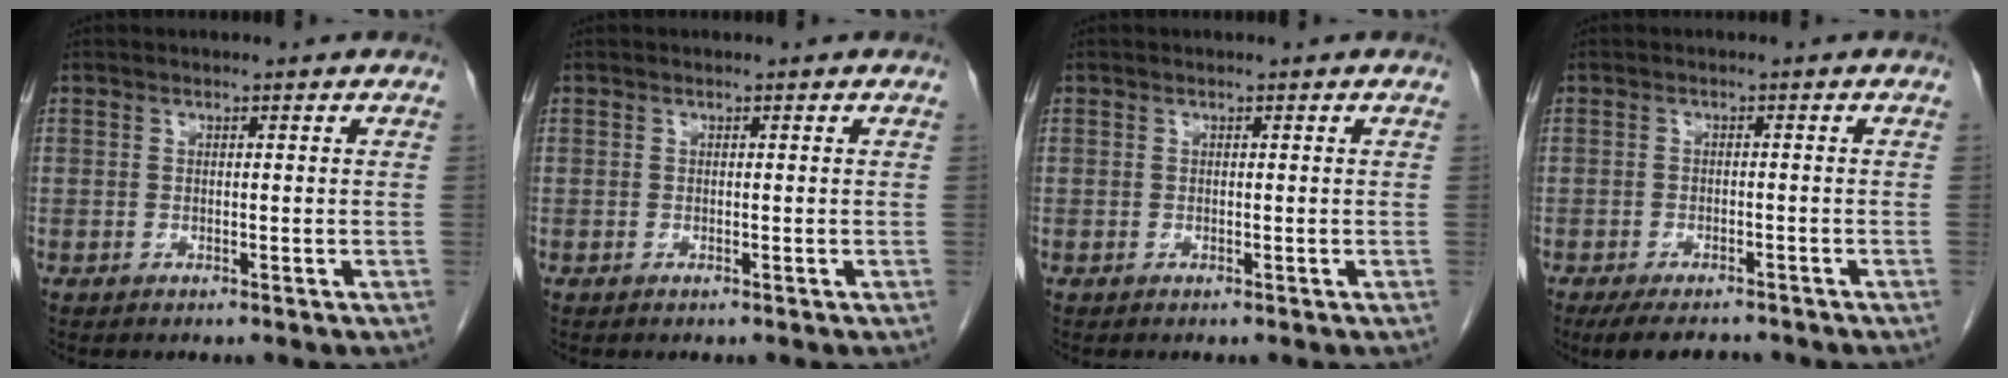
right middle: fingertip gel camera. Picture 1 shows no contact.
{"total": 0.0}
{"total": 0.0}
{"total": 6.7, "force": [-5.6, 2.0, 2.9], "torque": [-0.047, -0.011, -0.084]}